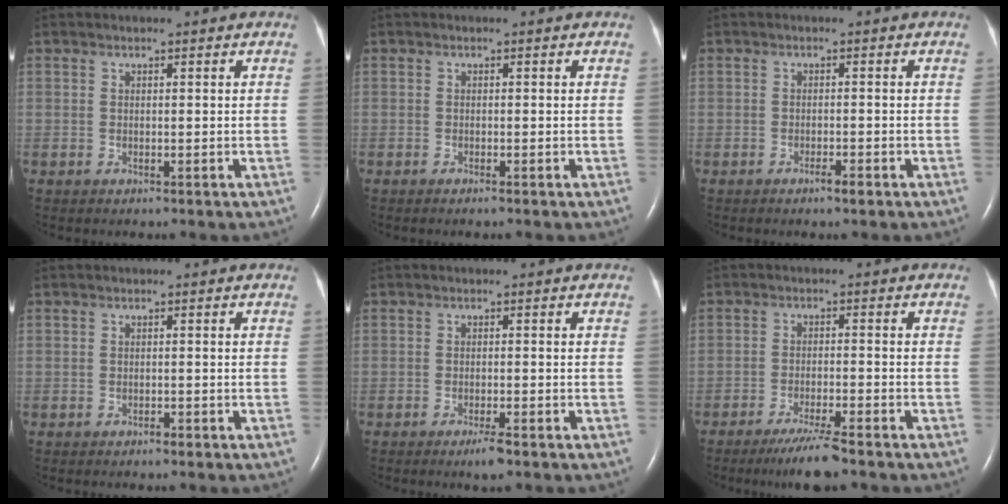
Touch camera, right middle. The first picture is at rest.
{"total": 0.6, "force": [-0.5, 0.0, 0.4], "torque": [-0.011, -0.001, -0.008]}
{"total": 1.5, "force": [-1.1, 0.1, 1.1], "torque": [-0.021, -0.001, -0.016]}
{"total": 0.7, "force": [-0.6, 0.2, 0.4], "torque": [-0.009, 0.000, -0.007]}
{"total": 2.4, "force": [-1.6, 0.1, 1.7], "torque": [-0.034, -0.004, -0.026]}
{"total": 5.7, "force": [-4.4, -0.1, 3.5], "torque": [-0.069, -0.017, -0.079]}